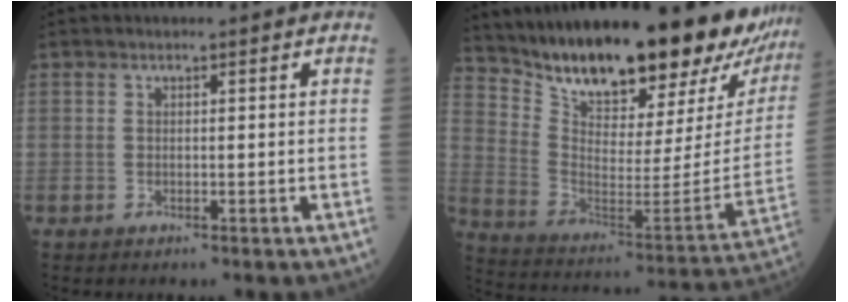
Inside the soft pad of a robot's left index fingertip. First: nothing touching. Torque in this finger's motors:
{"motor_torque": [1.01, -1.13, 1.05, 0.21]}